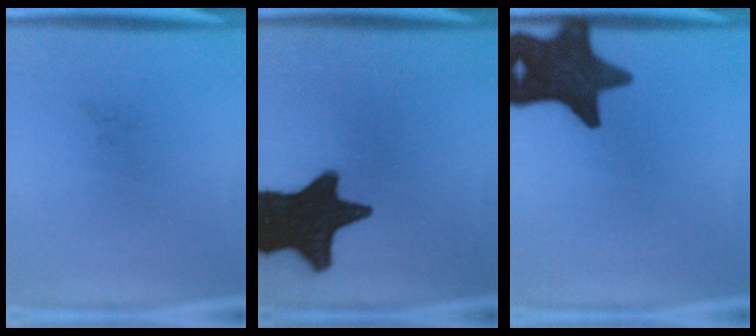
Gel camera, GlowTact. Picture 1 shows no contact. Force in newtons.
{"total": 19.1}
{"total": 16.4}